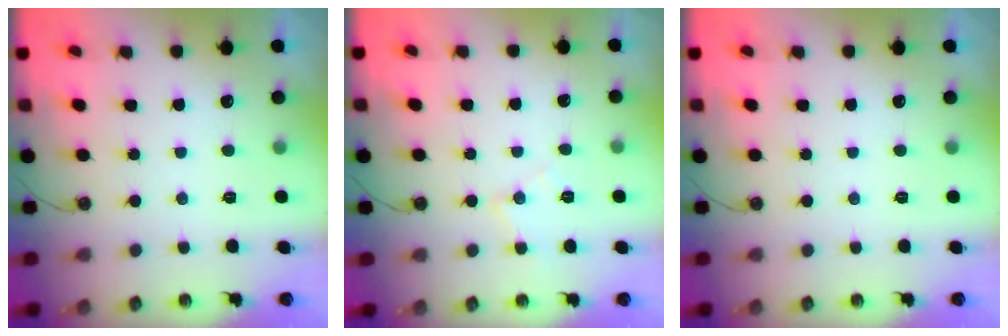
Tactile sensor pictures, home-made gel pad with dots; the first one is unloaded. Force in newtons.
{"total": 7.0, "press": 7.0, "slide": 0.6}
{"total": 0.0}